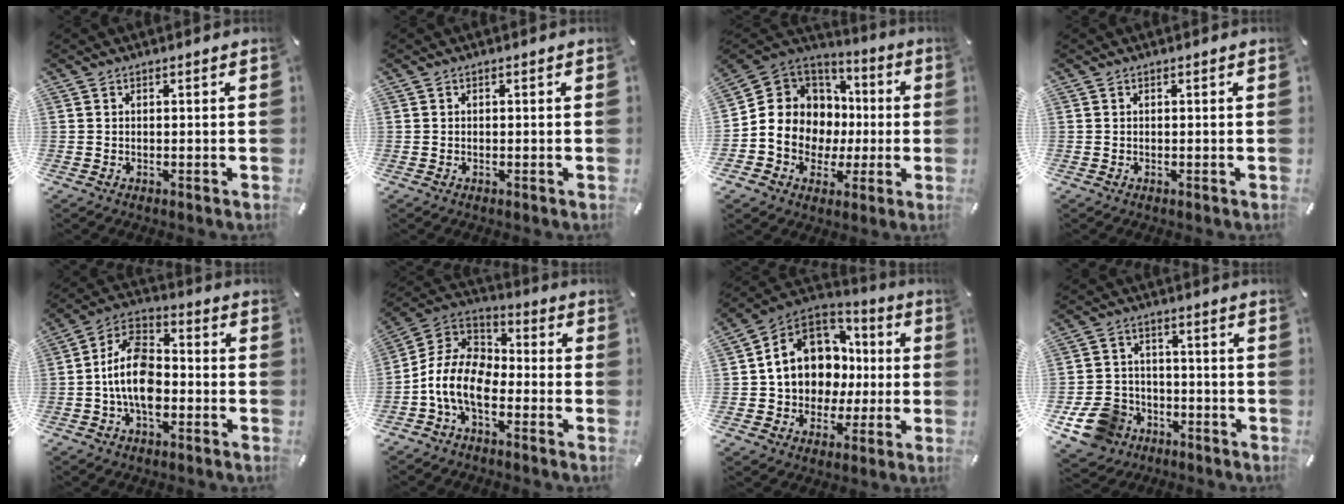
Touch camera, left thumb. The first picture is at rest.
{"total": 0.0}
{"total": 11.5, "force": [-1.0, 11.0, 3.0], "torque": [-0.076, -0.024, -0.008]}
{"total": 0.0}
{"total": 13.0, "force": [-3.0, 8.1, 9.7], "torque": [-0.205, 0.018, -0.054]}
{"total": 12.2, "force": [-6.8, 6.6, 7.7], "torque": [-0.182, 0.012, -0.140]}
{"total": 13.9, "force": [1.6, 12.4, 6.1], "torque": [-0.122, -0.016, 0.038]}
{"total": 11.2, "force": [-5.2, 9.1, 3.9], "torque": [-0.091, 0.032, -0.092]}